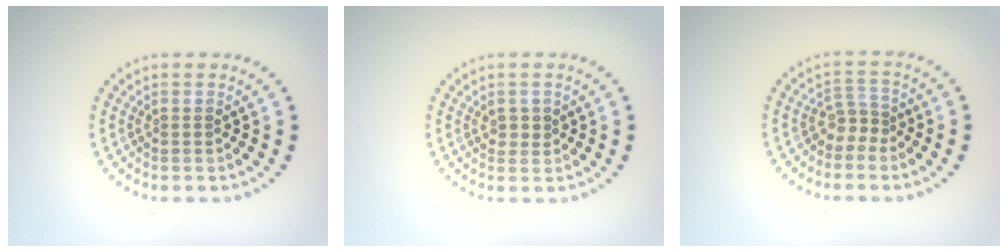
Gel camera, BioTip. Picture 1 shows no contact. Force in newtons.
{"total": 1.1, "press": 1.1, "slide": 0.3}
{"total": 1.9, "press": 1.2, "slide": 1.4}